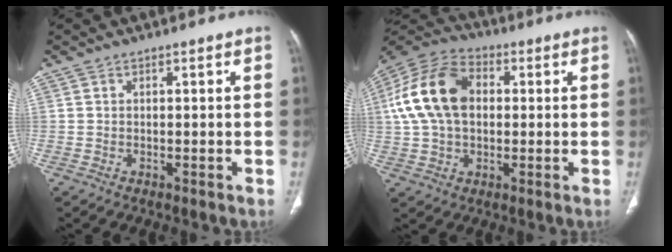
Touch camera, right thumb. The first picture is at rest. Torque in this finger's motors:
{"motor_torque": [0.90, 3.24, 1.72, -0.39, 0.19]}